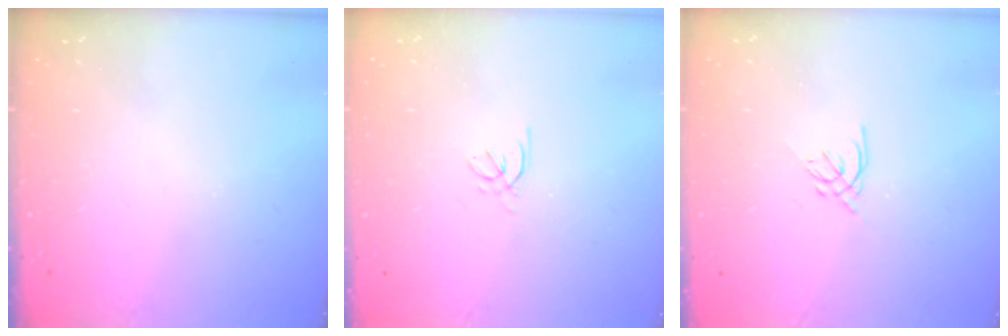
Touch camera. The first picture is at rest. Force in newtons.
{"total": 1.6, "press": 1.5, "slide": 0.5}
{"total": 1.3, "press": 1.1, "slide": 0.6}